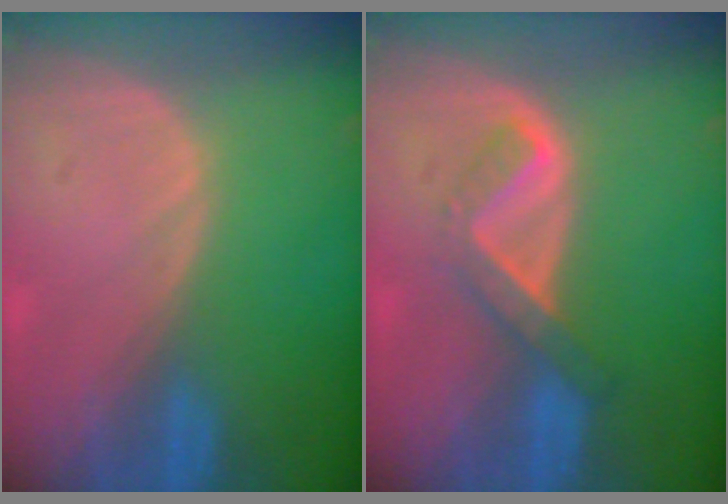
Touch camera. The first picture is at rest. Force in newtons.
{"total": 5.2, "press": 4.5, "slide": 2.6}